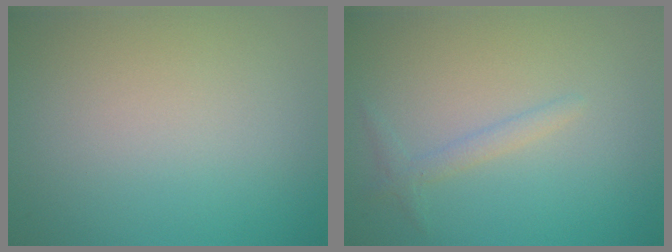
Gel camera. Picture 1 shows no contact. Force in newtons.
{"total": 1.3, "press": 1.3, "slide": 0.0}